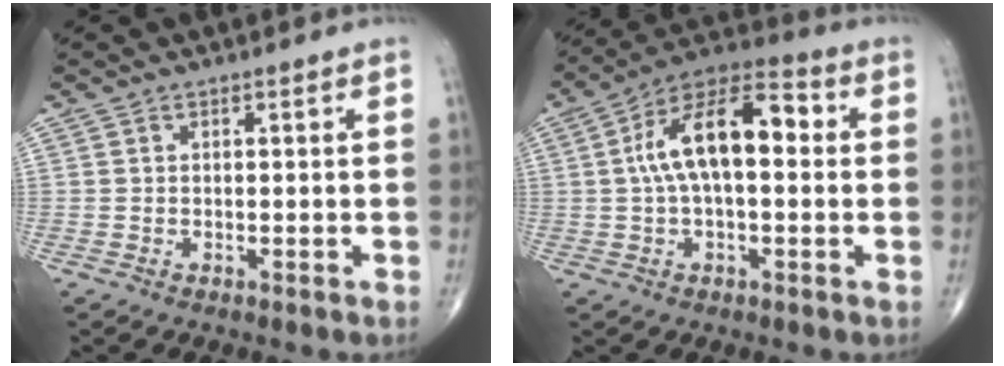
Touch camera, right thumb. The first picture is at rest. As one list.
[{"total": 15.1, "force": [1.7, 7.2, 13.2], "torque": [-0.226, 0.043, 0.018]}]